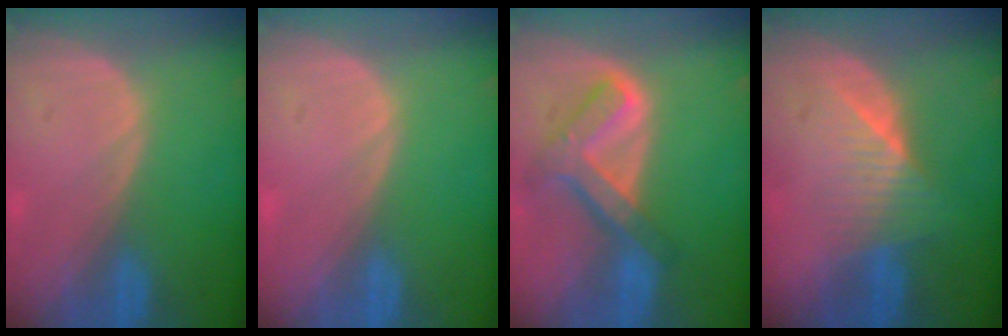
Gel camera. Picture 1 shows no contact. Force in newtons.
{"total": 0.0}
{"total": 7.7, "press": 6.5, "slide": 4.2}
{"total": 6.3, "press": 5.9, "slide": 2.4}